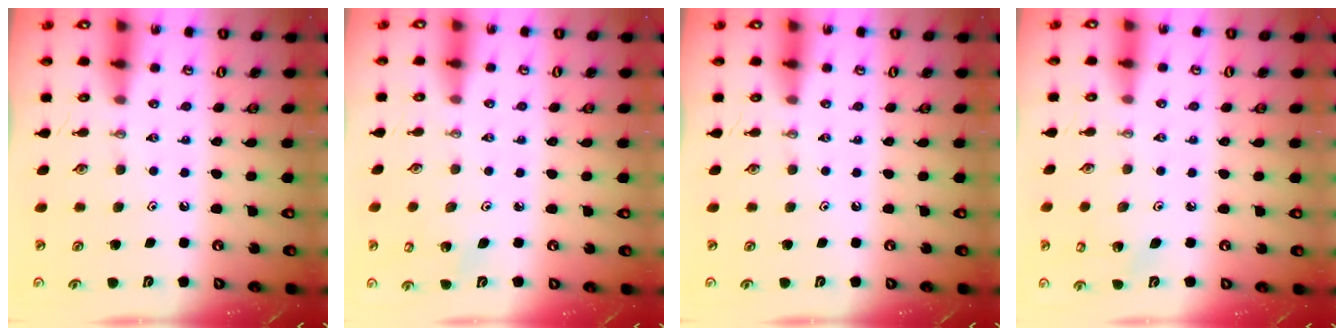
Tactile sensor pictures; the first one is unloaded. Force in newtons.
{"total": 3.4, "press": 3.2, "slide": 1.1}
{"total": 0.0}
{"total": 3.0, "press": 2.6, "slide": 1.5}